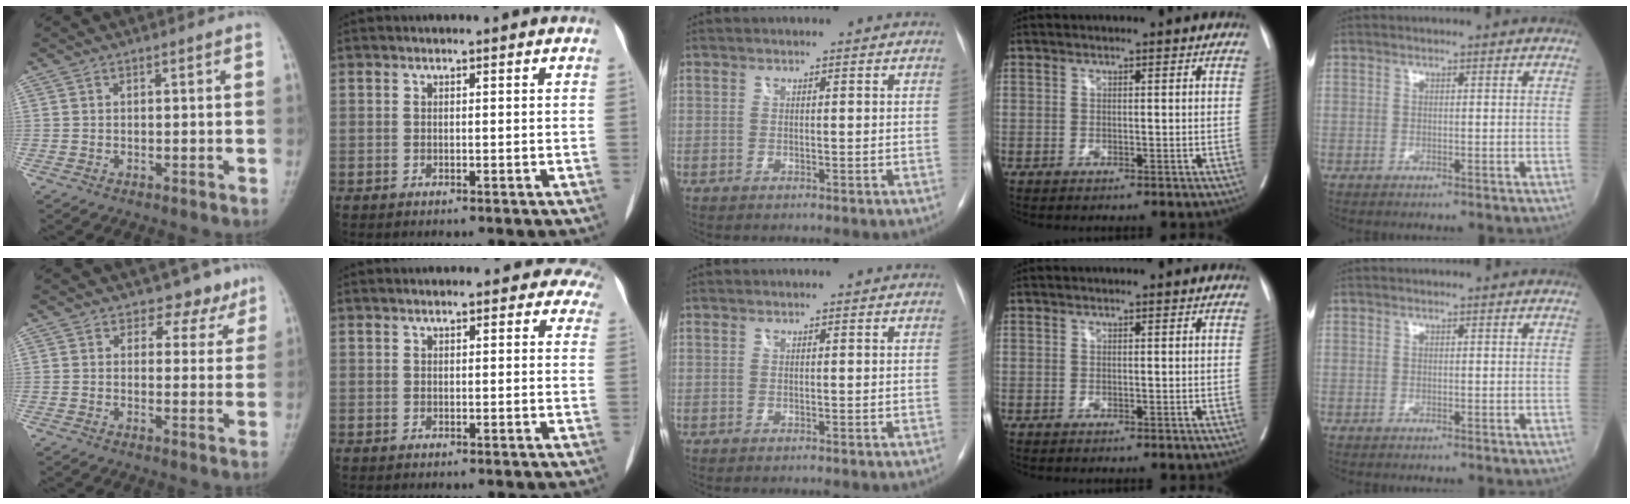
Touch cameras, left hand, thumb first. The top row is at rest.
{"thumb": {"total": 5.3, "force": [4.1, 3.3, 0.6], "torque": [0.026, -0.027, 0.039]}, "index": {"total": 6.7, "force": [5.8, 2.5, 2.3], "torque": [-0.002, 0.008, 0.048]}}